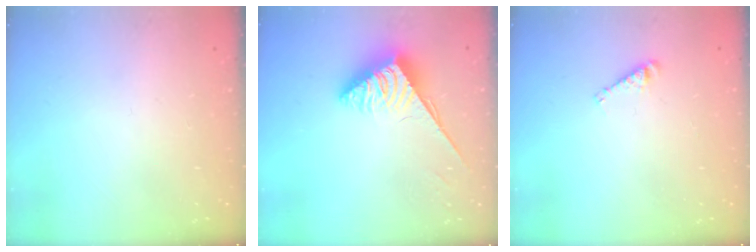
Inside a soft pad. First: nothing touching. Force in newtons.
{"total": 4.0, "press": 3.9, "slide": 0.6}
{"total": 3.0, "press": 3.0, "slide": 0.4}